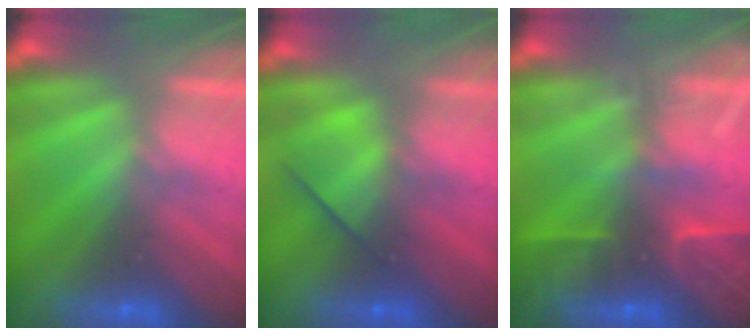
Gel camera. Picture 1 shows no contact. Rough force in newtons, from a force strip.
{"total": 2.5}
{"total": 8.3}